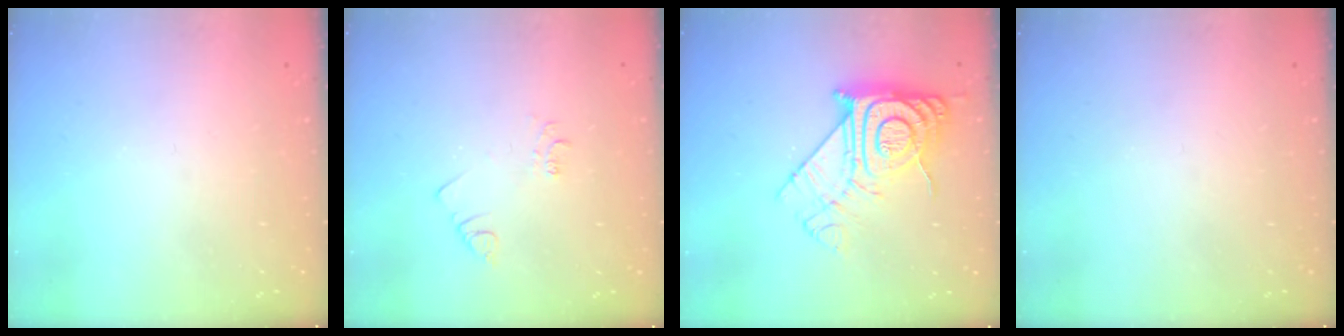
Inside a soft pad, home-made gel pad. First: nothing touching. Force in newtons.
{"total": 3.0, "press": 3.0, "slide": 0.5}
{"total": 15.1, "press": 15.1, "slide": 1.2}
{"total": 0.0}